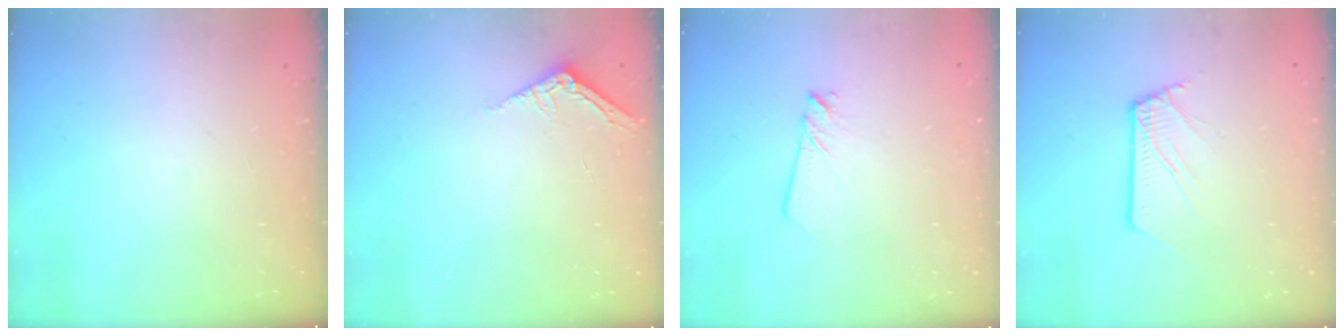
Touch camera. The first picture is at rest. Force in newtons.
{"total": 3.0, "press": 3.0, "slide": 0.2}
{"total": 1.7, "press": 1.7, "slide": 0.1}
{"total": 2.3, "press": 2.3, "slide": 0.1}